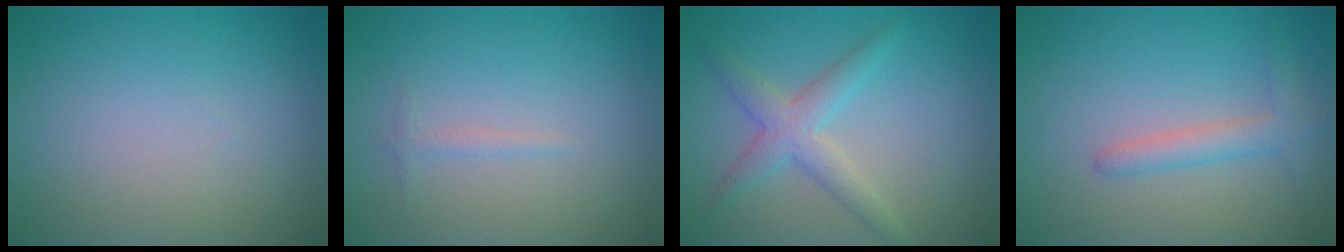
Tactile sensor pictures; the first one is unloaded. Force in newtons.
{"total": 0.7, "press": 0.7, "slide": 0.0}
{"total": 3.2, "press": 3.2, "slide": 0.1}
{"total": 2.4, "press": 2.4, "slide": 0.2}